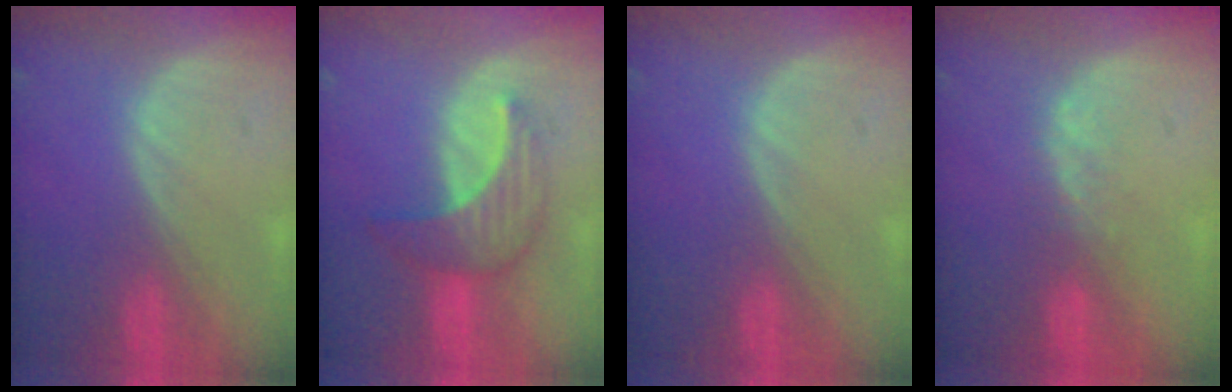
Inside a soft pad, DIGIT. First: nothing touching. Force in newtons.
{"total": 7.3, "press": 6.7, "slide": 3.0}
{"total": 0.0}
{"total": 2.5, "press": 1.9, "slide": 1.5}